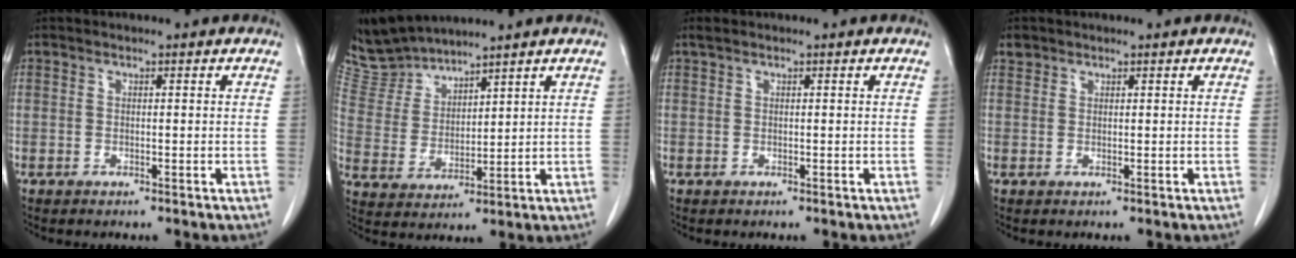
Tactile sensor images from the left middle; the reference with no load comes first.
{"total": 7.2, "force": [7.2, 0.4, 0.3], "torque": [-0.027, 0.010, 0.161]}
{"total": 0.6, "force": [0.5, 0.1, 0.3], "torque": [-0.014, 0.011, 0.012]}
{"total": 1.1, "force": [0.8, 0.7, 0.0], "torque": [0.005, 0.007, 0.012]}